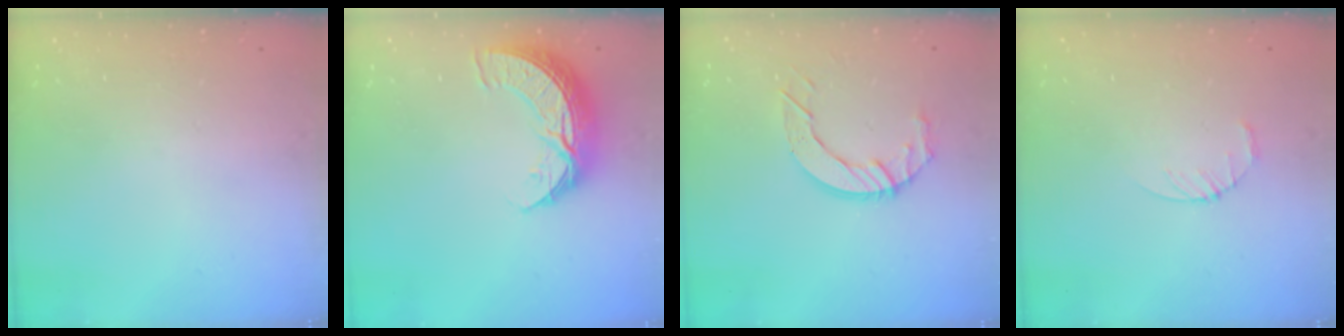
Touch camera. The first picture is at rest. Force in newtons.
{"total": 10.3, "press": 10.2, "slide": 0.7}
{"total": 8.1, "press": 8.0, "slide": 0.4}
{"total": 3.2, "press": 3.1, "slide": 0.4}